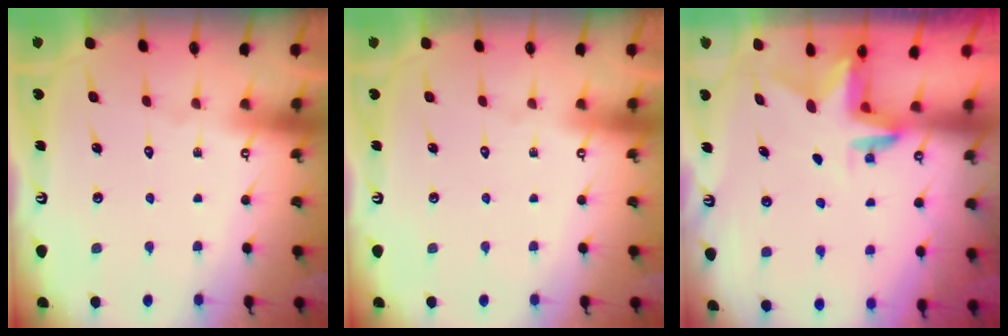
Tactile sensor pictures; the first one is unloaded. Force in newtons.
{"total": 0.0}
{"total": 3.1, "press": 3.0, "slide": 0.2}